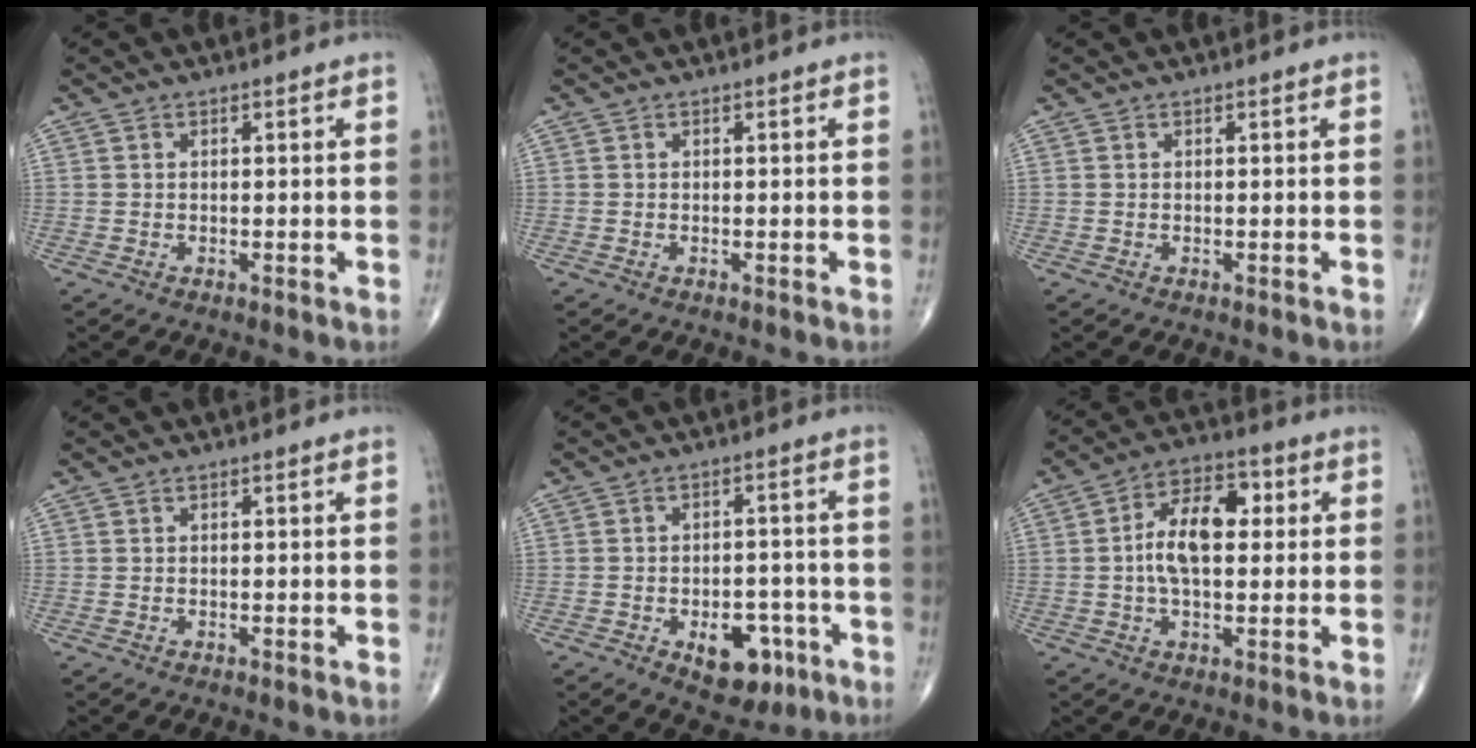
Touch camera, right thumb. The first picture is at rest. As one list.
[{"total": 0.0}, {"total": 0.0}, {"total": 0.0}, {"total": 9.4, "force": [-4.1, 5.7, 6.3], "torque": [-0.053, 0.026, -0.047]}, {"total": 11.2, "force": [1.1, 6.1, 9.4], "torque": [-0.156, 0.021, 0.013]}]